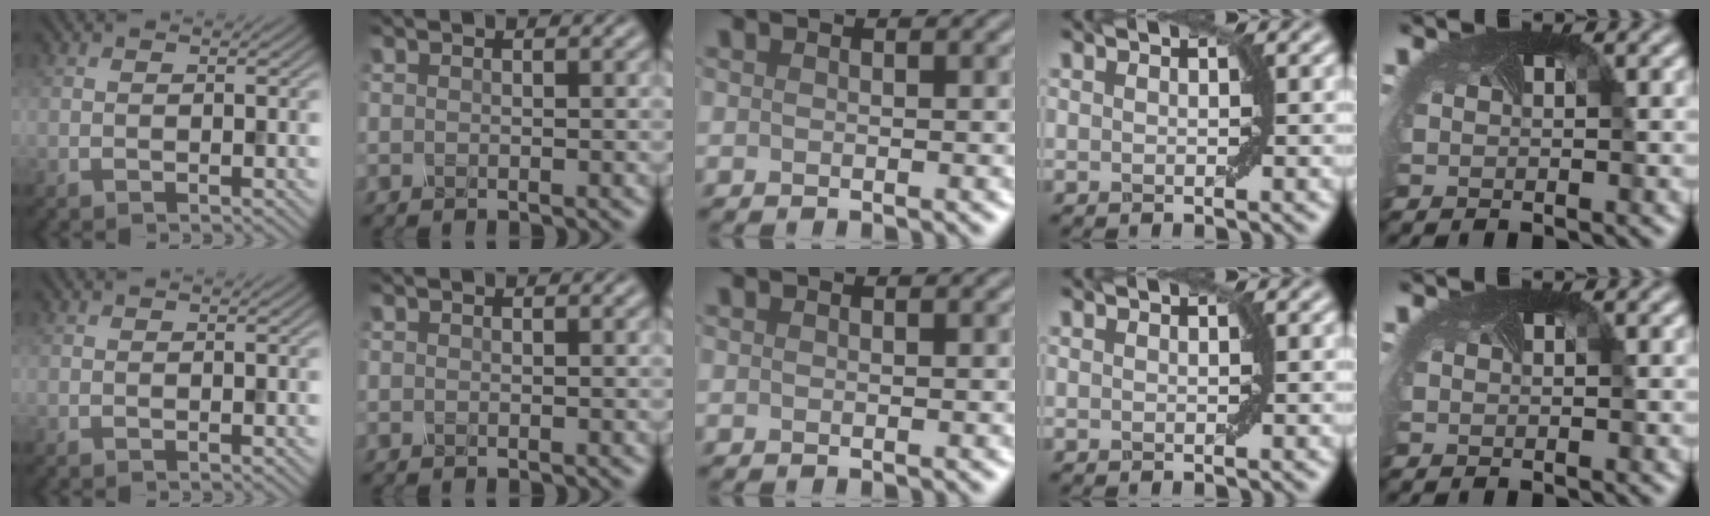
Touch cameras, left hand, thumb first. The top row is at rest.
{}